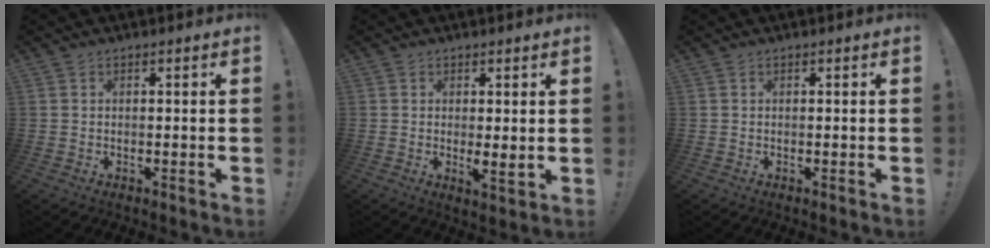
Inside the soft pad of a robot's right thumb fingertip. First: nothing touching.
{"total": 3.1, "force": [1.5, 0.7, 2.7], "torque": [-0.031, -0.021, 0.025]}
{"total": 0.0}